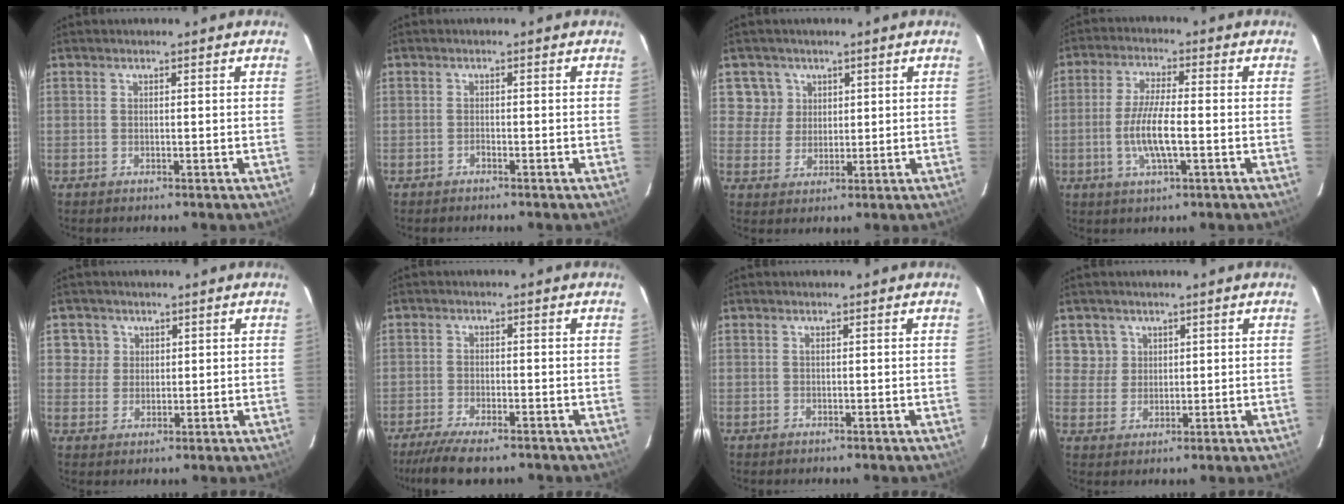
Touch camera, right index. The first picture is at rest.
{"total": 0.8, "force": [-0.7, 0.1, 0.2], "torque": [-0.007, 0.004, -0.016]}
{"total": 4.7, "force": [1.8, 4.4, 0.2], "torque": [0.013, 0.021, 0.035]}
{"total": 8.0, "force": [-2.0, 1.5, 7.6], "torque": [-0.151, -0.002, -0.041]}
{"total": 3.7, "force": [1.1, 3.5, 0.2], "torque": [0.016, 0.024, 0.020]}
{"total": 8.9, "force": [-7.3, 2.1, 4.8], "torque": [-0.116, -0.023, -0.125]}
{"total": 0.0}
{"total": 3.8, "force": [1.5, 3.5, 0.1], "torque": [0.019, 0.022, 0.030]}